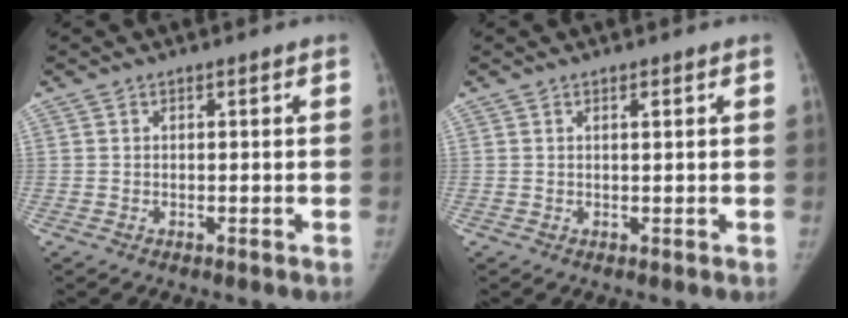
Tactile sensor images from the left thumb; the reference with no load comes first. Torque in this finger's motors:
{"motor_torque": [-0.06, -0.02, -0.07, 0.32, -0.02]}